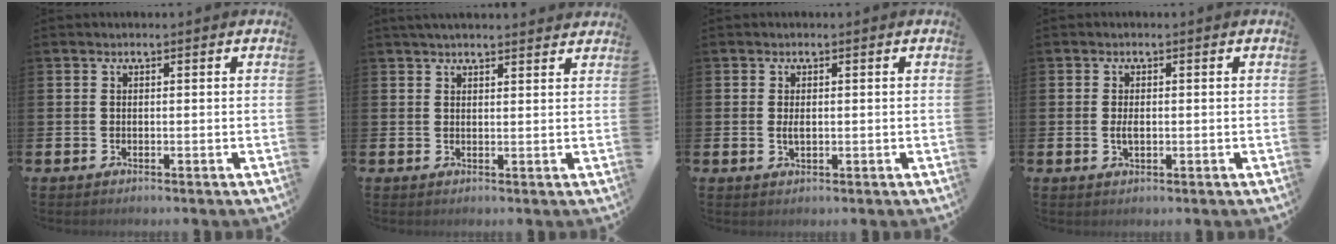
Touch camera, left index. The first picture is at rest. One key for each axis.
{"total": 2.6, "fx": 2.5, "fy": 0.2, "fz": 0.5, "tx": -0.014, "ty": -0.005, "tz": 0.046}
{"total": 1.3, "fx": 0.1, "fy": 0.5, "fz": 1.2, "tx": -0.019, "ty": 0.001, "tz": -0.001}
{"total": 1.7, "fx": -0.1, "fy": 0.8, "fz": 1.5, "tx": -0.026, "ty": 0.001, "tz": -0.003}